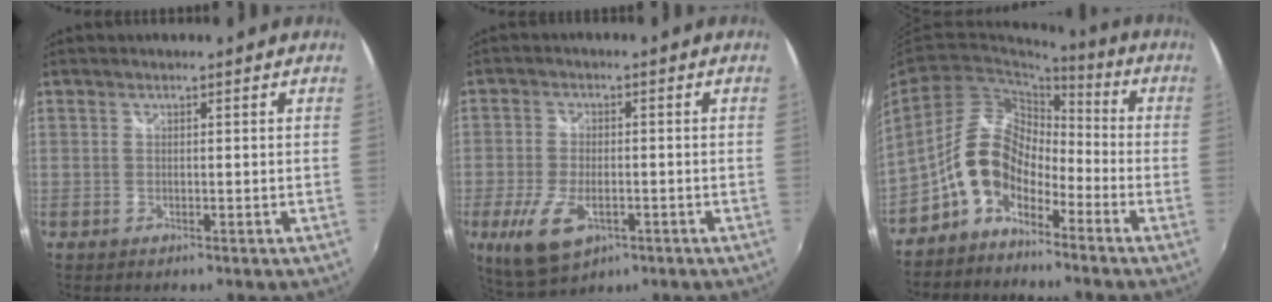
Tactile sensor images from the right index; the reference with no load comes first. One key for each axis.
{"total": 10.1, "fx": -4.0, "fy": 5.1, "fz": 7.7, "tx": -0.173, "ty": -0.021, "tz": -0.066}
{"total": 9.6, "fx": -6.0, "fy": 5.6, "fz": 5.1, "tx": -0.097, "ty": 0.027, "tz": -0.118}